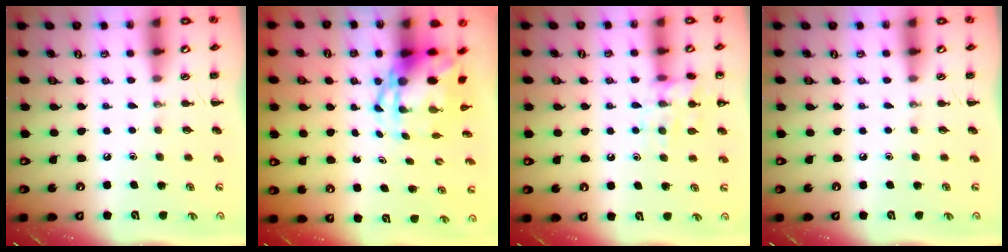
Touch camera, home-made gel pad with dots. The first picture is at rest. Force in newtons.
{"total": 5.6, "press": 5.4, "slide": 1.6}
{"total": 12.6, "press": 12.5, "slide": 1.8}
{"total": 0.0}